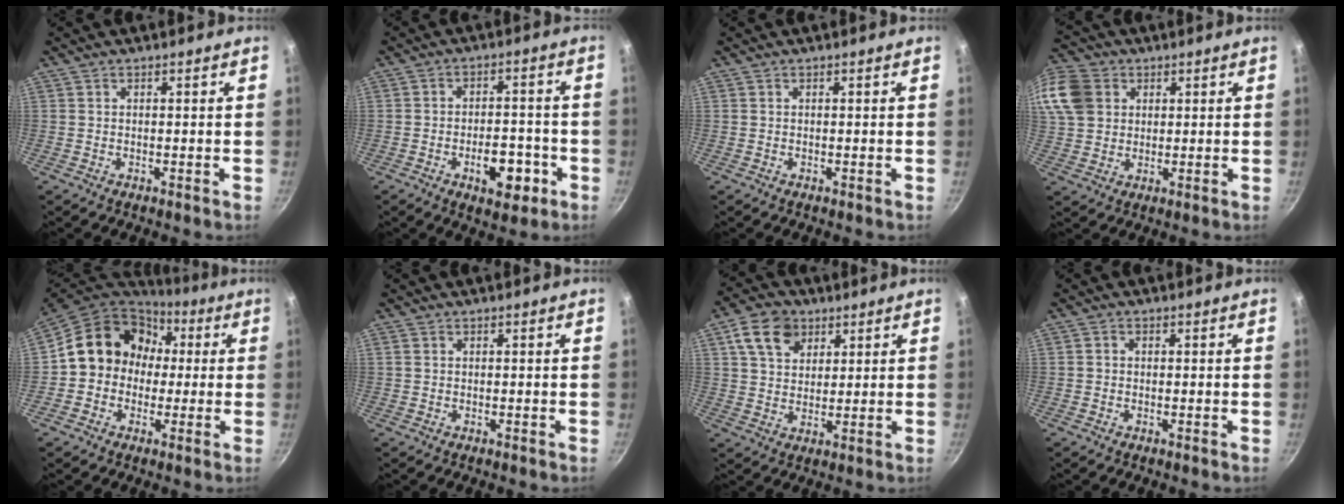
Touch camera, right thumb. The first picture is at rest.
{"total": 9.0, "force": [-3.6, 4.9, 6.6], "torque": [-0.060, 0.023, -0.046]}
{"total": 0.0}
{"total": 16.7, "force": [5.1, 13.6, 8.2], "torque": [-0.195, 0.027, 0.097]}
{"total": 14.7, "force": [1.4, 12.9, 6.9], "torque": [-0.072, 0.043, 0.005]}
{"total": 0.7, "force": [0.2, 0.6, 0.3], "torque": [-0.004, 0.003, 0.002]}
{"total": 9.5, "force": [4.5, 6.7, 5.0], "torque": [-0.066, -0.002, 0.075]}
{"total": 0.9, "force": [-0.1, 0.8, 0.4], "torque": [-0.005, 0.004, -0.002]}